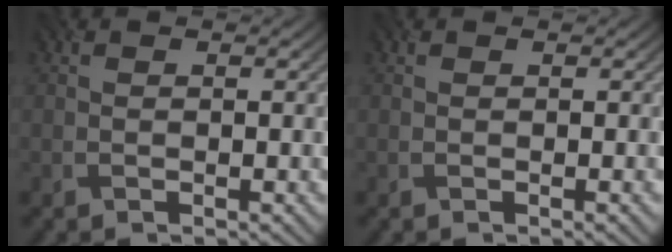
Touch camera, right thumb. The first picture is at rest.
{"total": 0.5, "force": [0.3, 0.0, 0.4], "torque": [-0.008, 0.005, 0.005]}